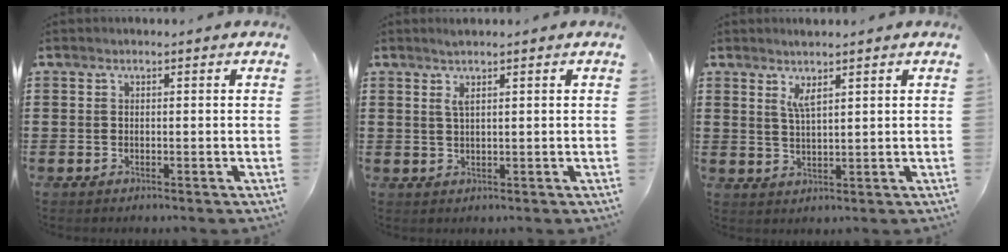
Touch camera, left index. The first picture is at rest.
{"total": 1.9, "force": [1.0, 0.1, 1.6], "torque": [-0.034, 0.000, 0.018]}
{"total": 3.2, "force": [2.0, 0.5, 2.5], "torque": [-0.055, 0.003, 0.034]}